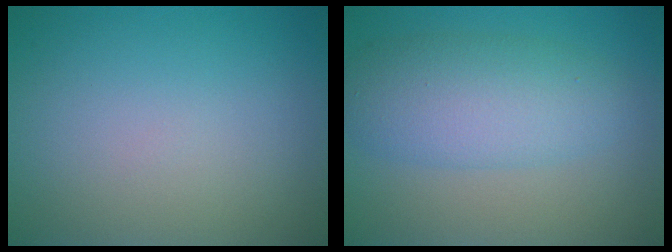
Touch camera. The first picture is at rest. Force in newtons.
{"total": 5.5, "press": 5.5, "slide": 0.3}